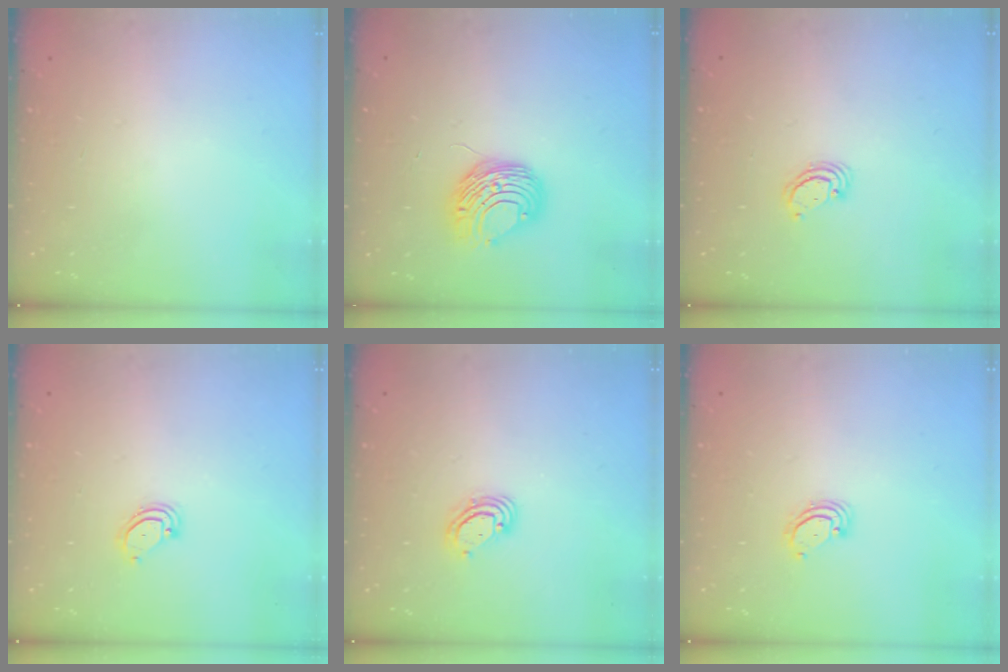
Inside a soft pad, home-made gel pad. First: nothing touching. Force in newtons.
{"total": 8.8, "press": 8.7, "slide": 0.5}
{"total": 2.3, "press": 2.3, "slide": 0.1}
{"total": 4.0, "press": 4.0, "slide": 0.3}
{"total": 4.1, "press": 4.1, "slide": 0.3}
{"total": 2.9, "press": 2.9, "slide": 0.3}